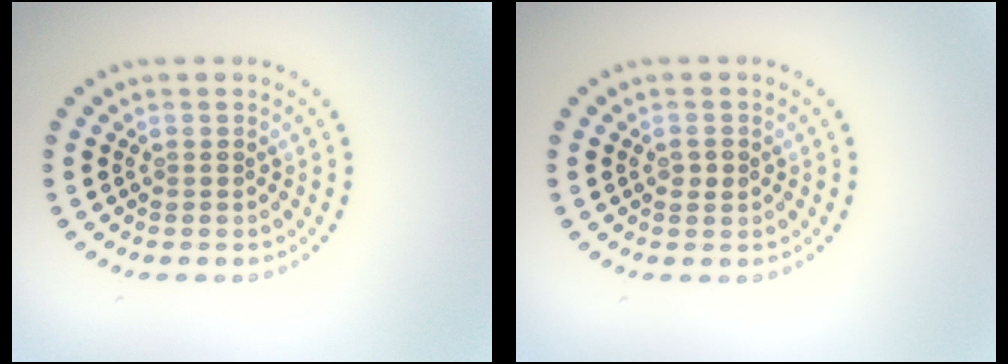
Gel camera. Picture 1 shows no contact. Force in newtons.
{"total": 1.1, "press": 1.0, "slide": 0.2}